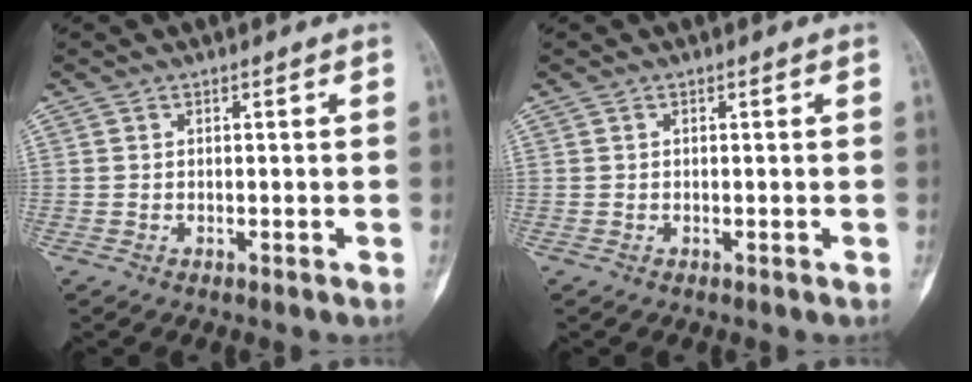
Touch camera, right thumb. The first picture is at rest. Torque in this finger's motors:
{"motor_torque": [0.32, -0.03, -0.34, -0.11, 0.03]}